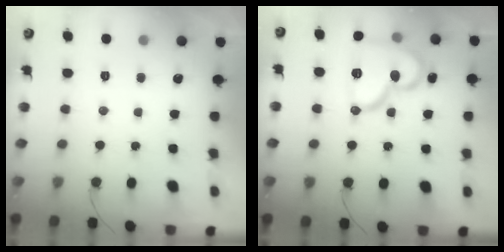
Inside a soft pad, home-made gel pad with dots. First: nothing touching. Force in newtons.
{"total": 17.9, "press": 17.8, "slide": 1.7}